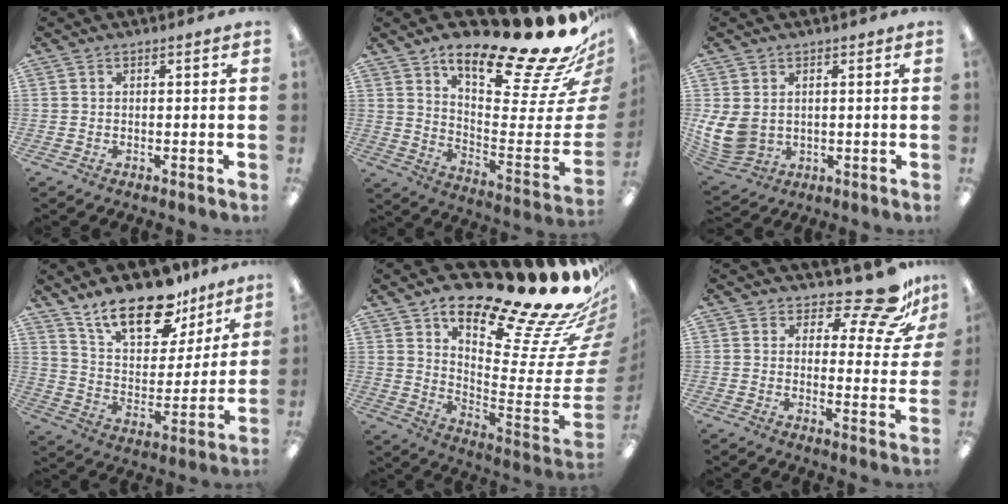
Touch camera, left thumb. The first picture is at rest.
{"total": 23.5, "force": [17.9, 4.7, 14.4], "torque": [-0.185, -0.149, 0.277]}
{"total": 9.9, "force": [1.2, 8.2, 5.4], "torque": [-0.123, -0.004, 0.025]}
{"total": 19.7, "force": [14.3, 8.5, 10.5], "torque": [-0.170, -0.082, 0.248]}
{"total": 26.3, "force": [20.9, 5.0, 15.1], "torque": [-0.177, -0.182, 0.337]}
{"total": 12.4, "force": [9.9, 3.4, 6.7], "torque": [-0.097, -0.074, 0.169]}